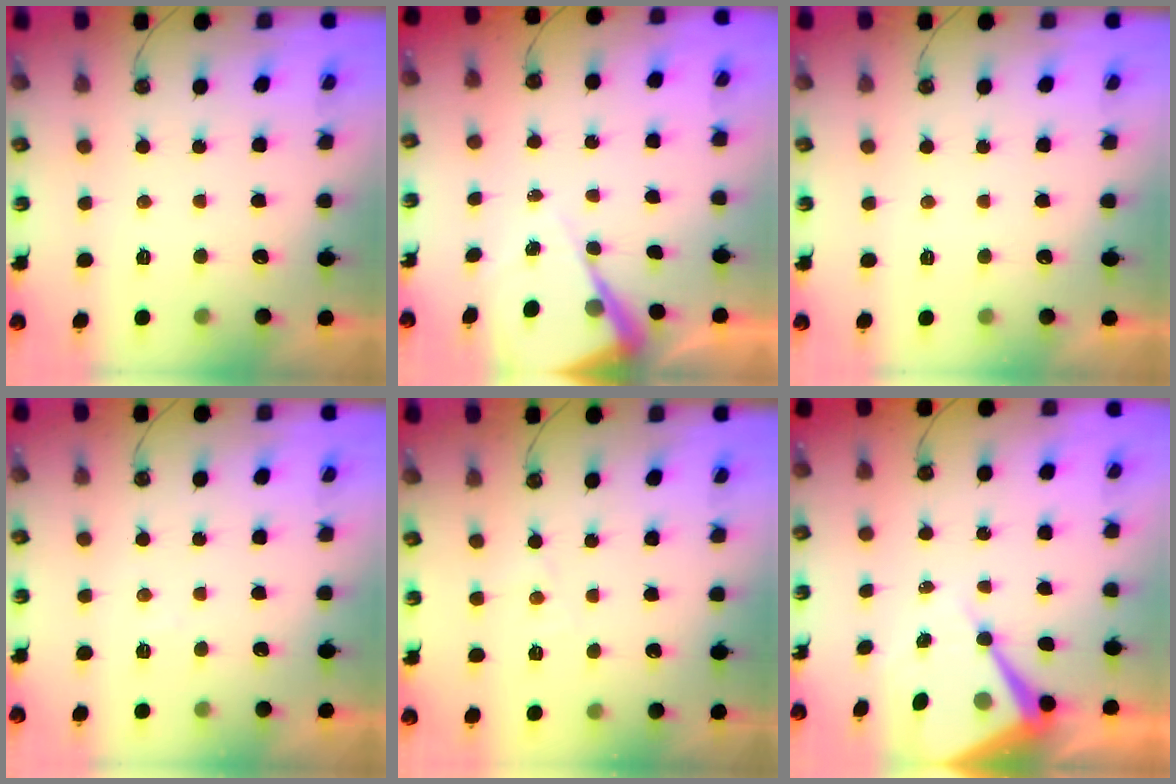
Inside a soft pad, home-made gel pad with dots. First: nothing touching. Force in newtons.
{"total": 7.8, "press": 7.8, "slide": 0.5}
{"total": 2.2, "press": 2.2, "slide": 0.4}
{"total": 4.5, "press": 4.5, "slide": 0.7}
{"total": 4.0, "press": 3.9, "slide": 0.6}
{"total": 11.7, "press": 11.7, "slide": 0.9}